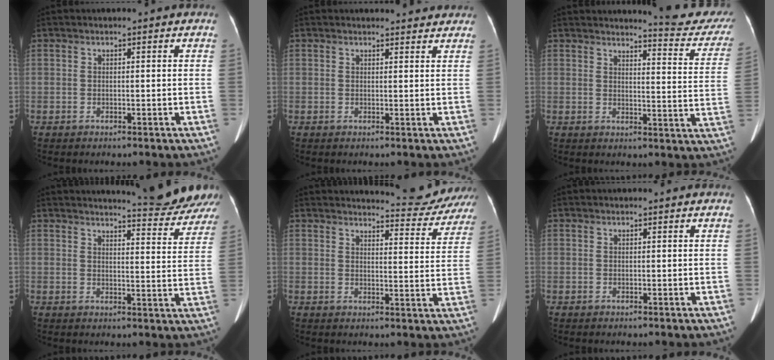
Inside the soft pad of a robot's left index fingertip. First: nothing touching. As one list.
[{"total": 4.4, "force": [4.2, 1.0, 0.8], "torque": [-0.006, 0.002, 0.038]}, {"total": 13.0, "force": [12.6, 0.6, 3.0], "torque": [-0.019, -0.088, 0.120]}, {"total": 10.9, "force": [10.6, 0.3, 2.4], "torque": [-0.025, -0.038, 0.113]}, {"total": 10.7, "force": [10.7, 0.9, 0.9], "torque": [0.001, -0.040, 0.110]}, {"total": 0.0}]